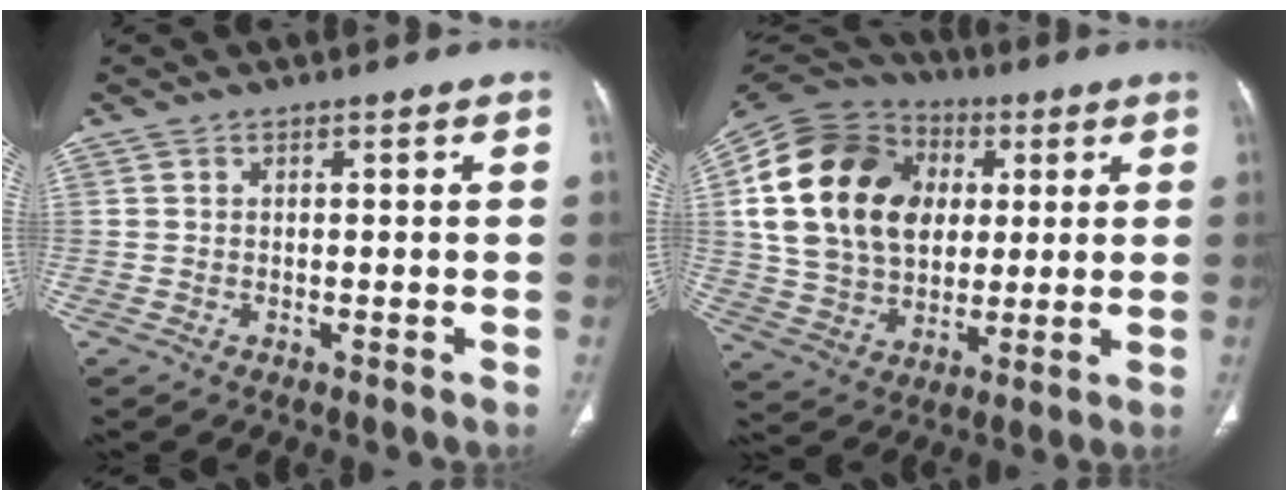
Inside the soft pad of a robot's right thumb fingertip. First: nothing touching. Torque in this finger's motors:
{"motor_torque": [-0.84, 1.93, 2.23, 0.53, 0.20]}